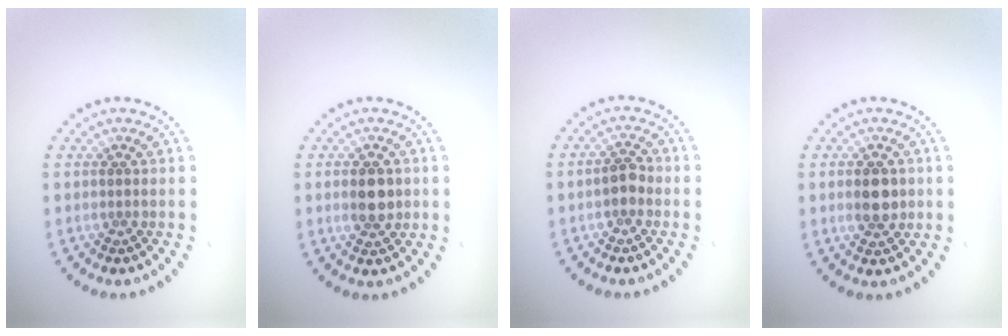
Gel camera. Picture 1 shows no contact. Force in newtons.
{"total": 3.1, "press": 3.1, "slide": 0.2}
{"total": 1.8, "press": 1.7, "slide": 0.4}
{"total": 3.1, "press": 3.1, "slide": 0.2}